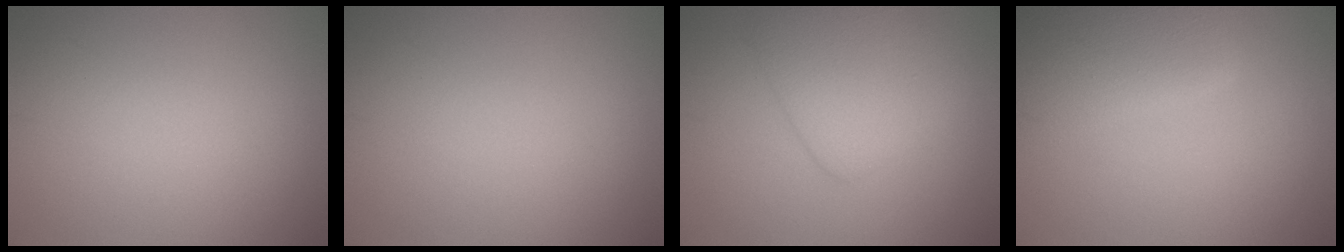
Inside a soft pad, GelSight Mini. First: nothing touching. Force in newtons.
{"total": 0.0}
{"total": 4.5, "press": 4.5, "slide": 0.2}
{"total": 5.2, "press": 5.2, "slide": 0.3}